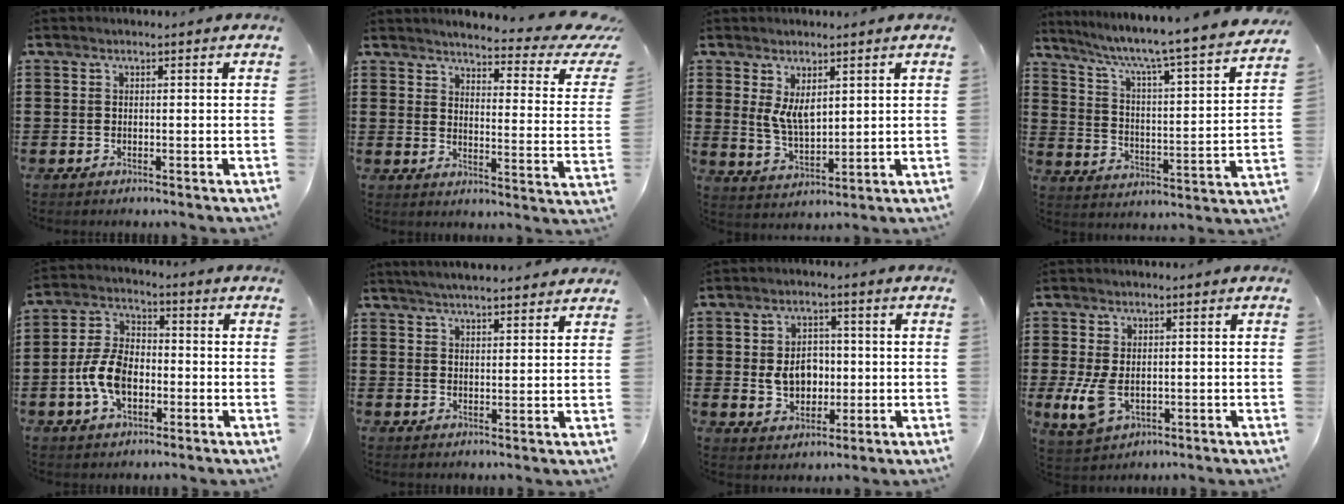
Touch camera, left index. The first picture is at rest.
{"total": 3.9, "force": [3.2, 0.1, 2.3], "torque": [-0.046, -0.035, 0.043]}
{"total": 5.3, "force": [2.3, 2.5, 4.0], "torque": [-0.091, 0.000, 0.040]}
{"total": 5.1, "force": [4.2, -0.8, 2.7], "torque": [-0.075, -0.053, 0.057]}
{"total": 8.2, "force": [-2.4, 5.0, 6.0], "torque": [-0.145, 0.006, -0.052]}
{"total": 3.7, "force": [3.6, -0.2, 0.8], "torque": [-0.026, -0.010, 0.066]}
{"total": 6.1, "force": [-0.1, 4.4, 4.2], "torque": [-0.079, 0.004, -0.009]}
{"total": 5.8, "force": [-1.0, 3.4, 4.5], "torque": [-0.106, -0.003, -0.018]}